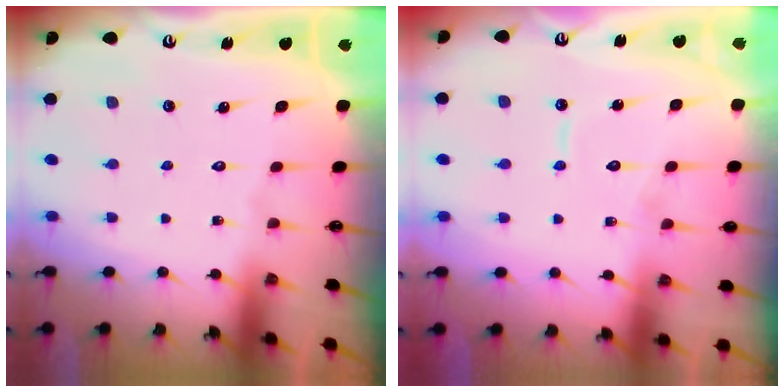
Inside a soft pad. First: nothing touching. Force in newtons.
{"total": 6.3, "press": 6.2, "slide": 0.6}